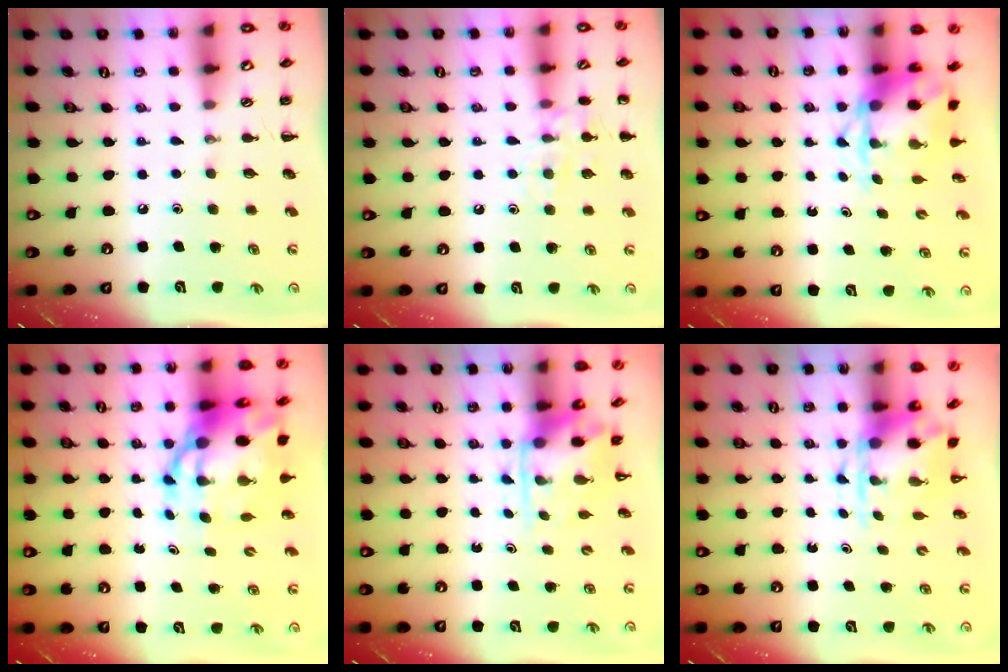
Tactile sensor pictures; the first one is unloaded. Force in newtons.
{"total": 9.1, "press": 9.1, "slide": 1.2}
{"total": 5.4, "press": 5.4, "slide": 0.7}
{"total": 11.5, "press": 11.1, "slide": 2.9}
{"total": 3.2, "press": 3.2, "slide": 0.5}
{"total": 3.7, "press": 3.6, "slide": 0.9}